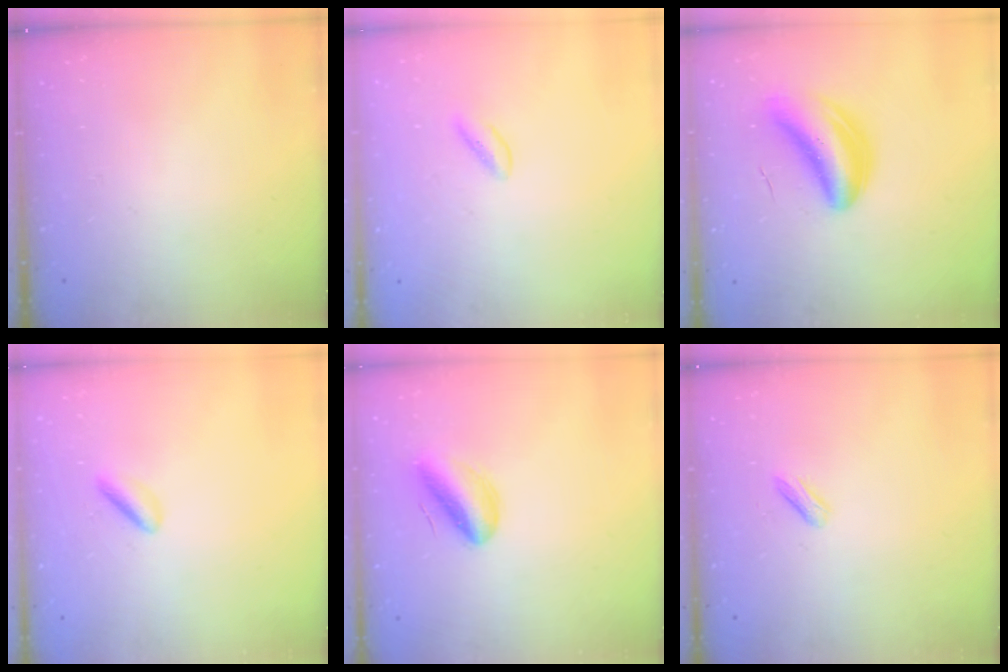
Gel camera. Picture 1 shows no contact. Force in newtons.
{"total": 0.0}
{"total": 7.1, "press": 6.6, "slide": 2.7}
{"total": 2.1, "press": 2.0, "slide": 0.7}
{"total": 9.1, "press": 8.7, "slide": 2.6}
{"total": 2.8, "press": 2.7, "slide": 0.8}